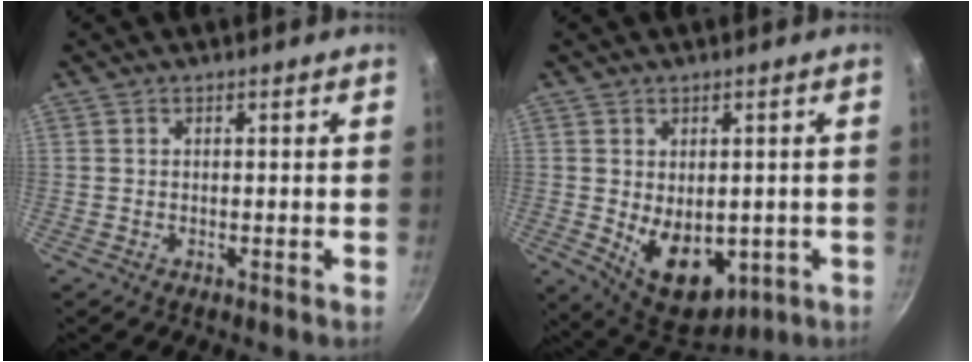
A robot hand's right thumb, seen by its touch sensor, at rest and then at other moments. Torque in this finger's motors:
{"motor_torque": [-0.18, 0.71, -0.01, 0.12, 0.27]}